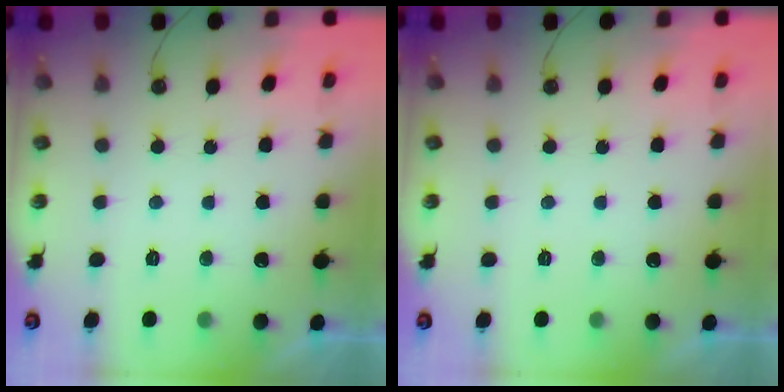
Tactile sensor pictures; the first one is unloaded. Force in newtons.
{"total": 0.0}